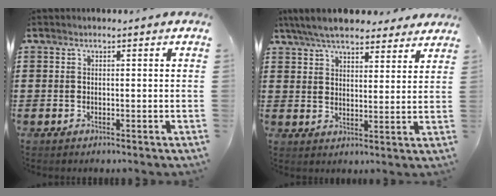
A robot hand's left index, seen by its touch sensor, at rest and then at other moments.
{"total": 6.9, "force": [6.2, 1.6, 2.6], "torque": [-0.072, -0.010, 0.115]}